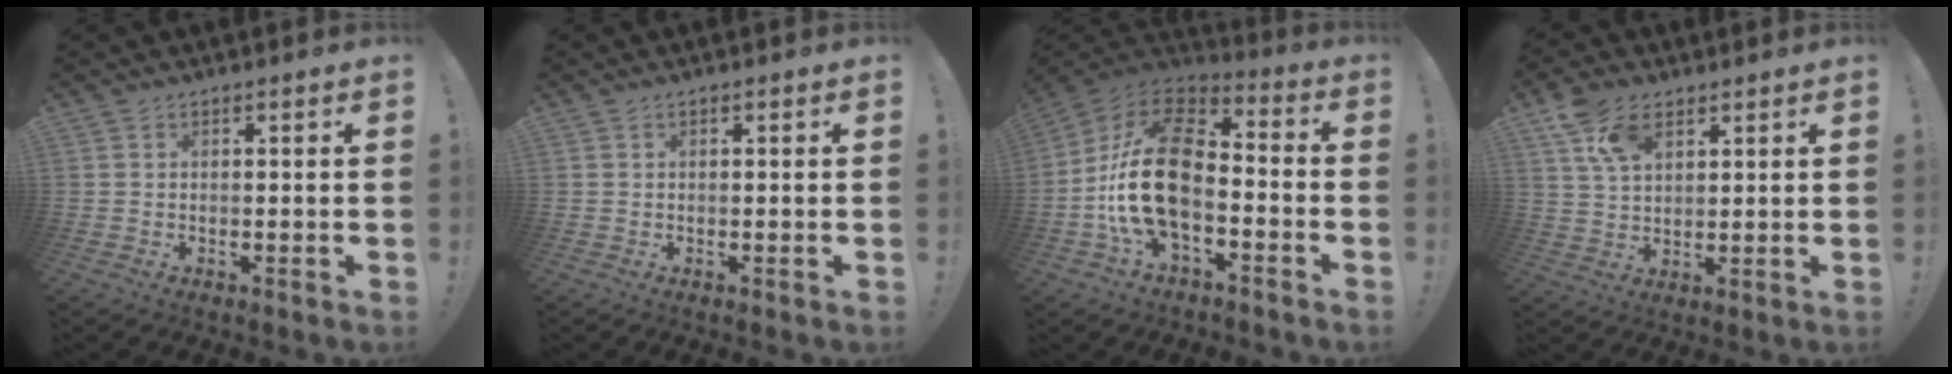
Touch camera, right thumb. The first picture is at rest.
{"total": 0.0}
{"total": 21.1, "force": [-4.0, 12.4, 16.6], "torque": [-0.330, 0.031, -0.062]}
{"total": 9.5, "force": [5.2, 5.6, 5.7], "torque": [-0.099, -0.010, 0.100]}